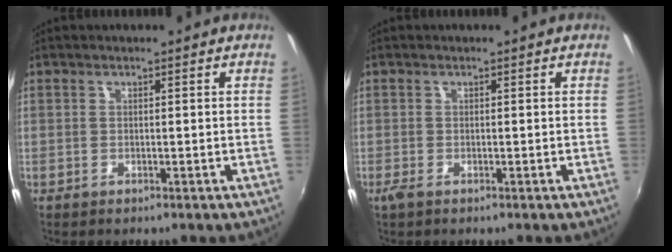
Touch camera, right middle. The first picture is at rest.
{"total": 1.2, "force": [-0.6, 0.2, 1.0], "torque": [-0.020, -0.005, -0.013]}